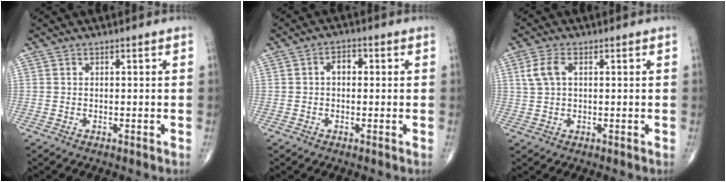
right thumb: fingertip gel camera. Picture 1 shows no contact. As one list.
[{"total": 3.0, "force": [0.2, 2.1, 2.2], "torque": [-0.025, 0.014, -0.002]}, {"total": 4.3, "force": [1.2, 2.4, 3.4], "torque": [-0.082, 0.008, 0.024]}]